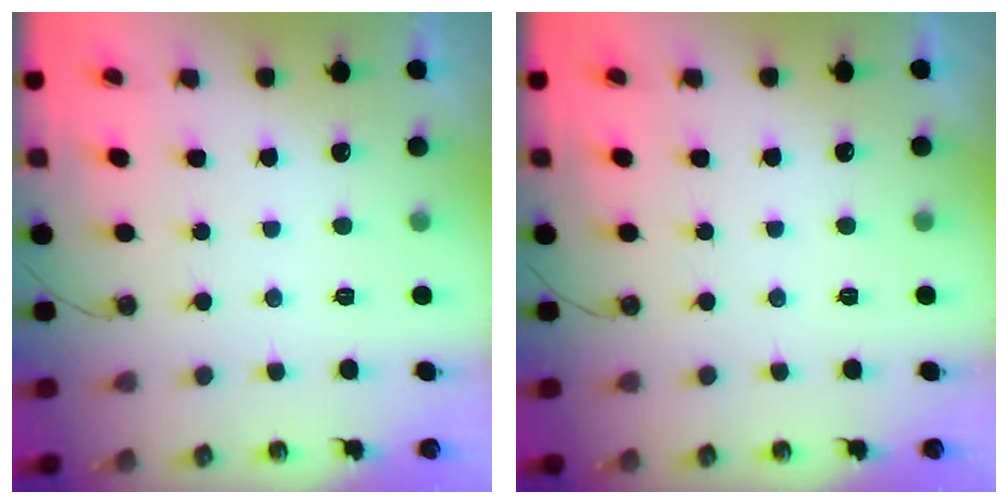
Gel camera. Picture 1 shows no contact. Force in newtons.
{"total": 0.0}